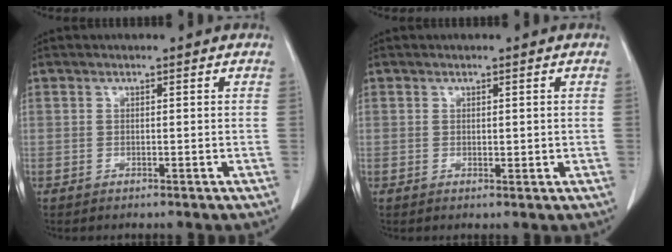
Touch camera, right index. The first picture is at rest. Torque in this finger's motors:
{"motor_torque": [-0.24, 0.50, -0.05, 0.03]}